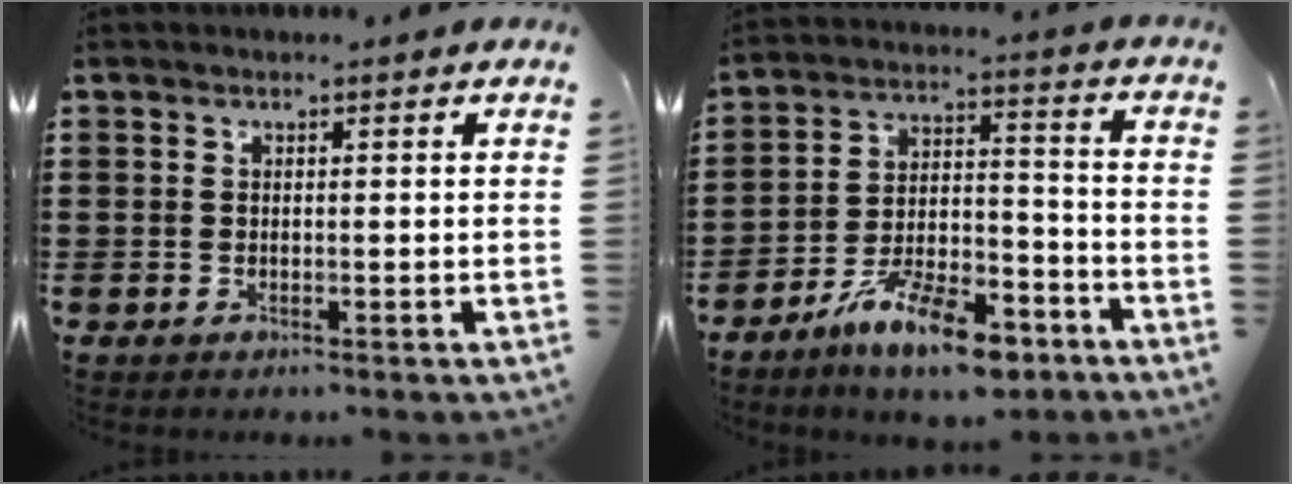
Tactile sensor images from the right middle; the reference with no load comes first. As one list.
[{"total": 11.7, "force": [-8.9, 3.1, 6.9], "torque": [-0.127, 0.030, -0.167]}]